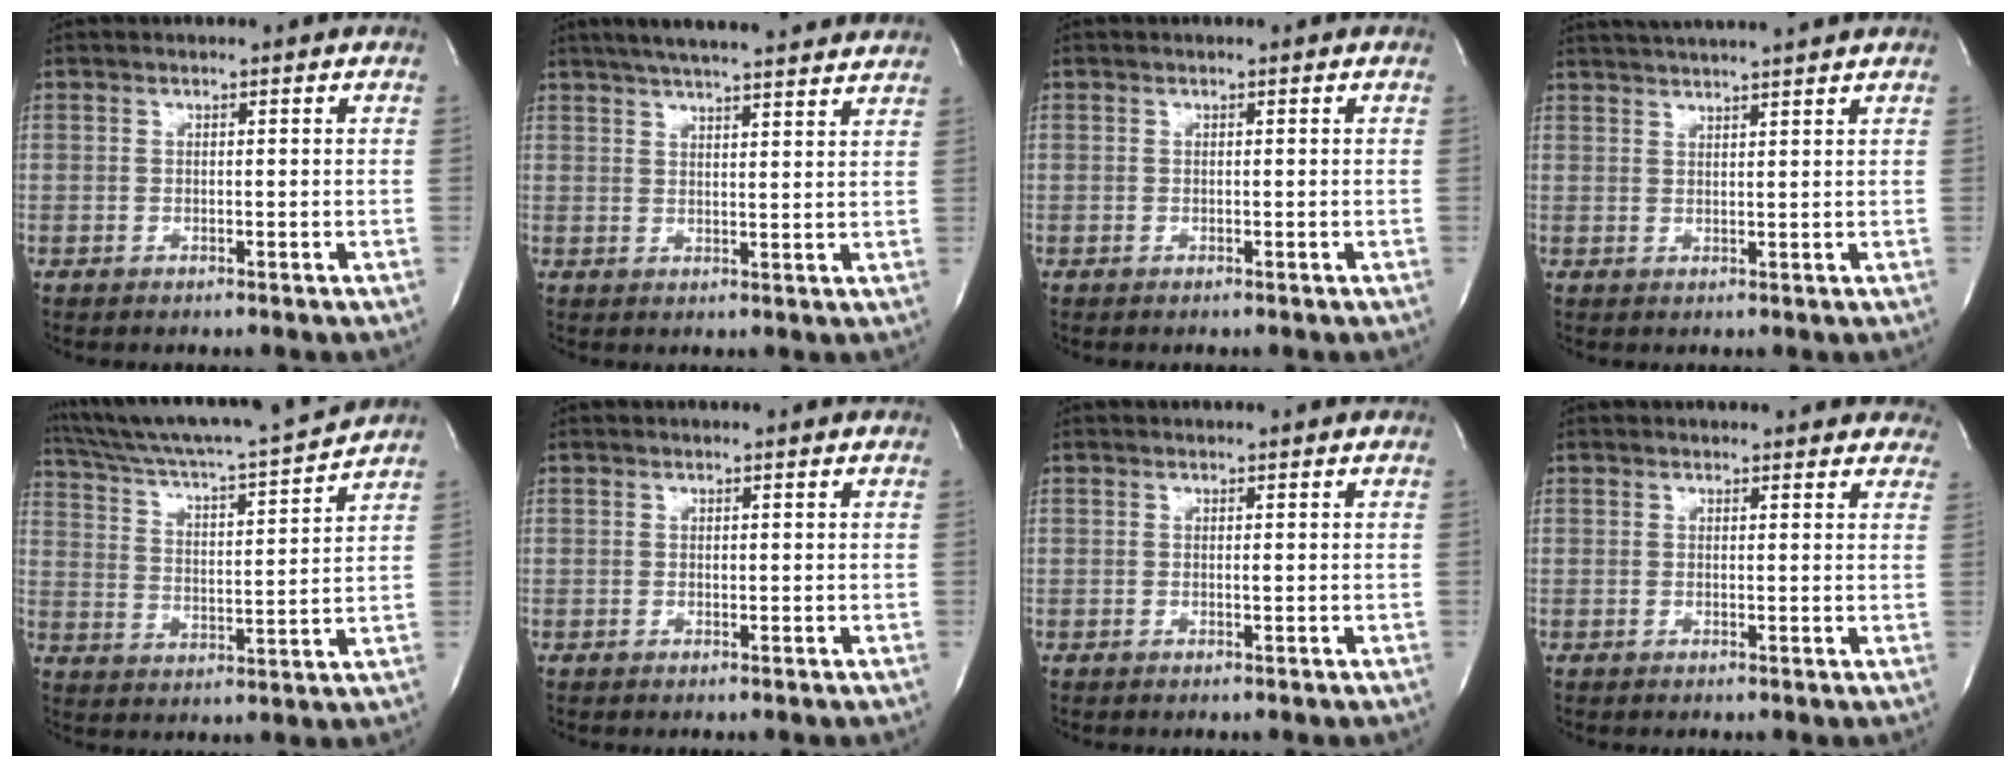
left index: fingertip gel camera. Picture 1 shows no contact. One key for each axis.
{"total": 17.0, "fx": 15.1, "fy": 1.6, "fz": 7.8, "tx": -0.125, "ty": 0.030, "tz": 0.197}
{"total": 0.0}
{"total": 9.3, "fx": 8.5, "fy": -0.9, "fz": 3.6, "tx": -0.070, "ty": 0.020, "tz": 0.118}
{"total": 17.2, "fx": 16.1, "fy": -1.3, "fz": 5.9, "tx": -0.115, "ty": -0.034, "tz": 0.249}
{"total": 0.8, "fx": 0.8, "fy": 0.3, "fz": 0.2, "tx": -0.008, "ty": 0.003, "tz": 0.008}
{"total": 1.1, "fx": 0.9, "fy": 0.2, "fz": 0.5, "tx": -0.013, "ty": 0.002, "tz": 0.007}
{"total": 10.6, "fx": 9.8, "fy": 3.2, "fz": 2.4, "tx": -0.005, "ty": 0.003, "tz": 0.091}